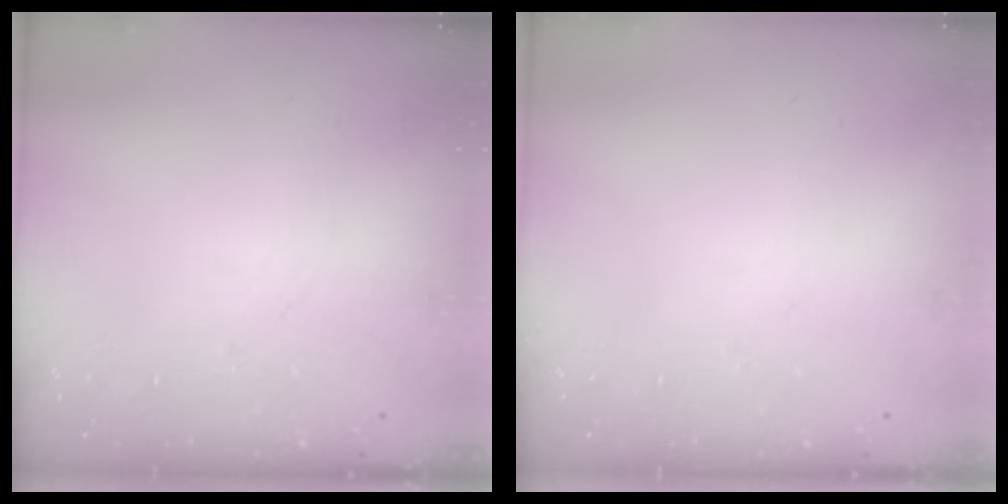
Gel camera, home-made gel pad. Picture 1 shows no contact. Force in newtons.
{"total": 0.0}